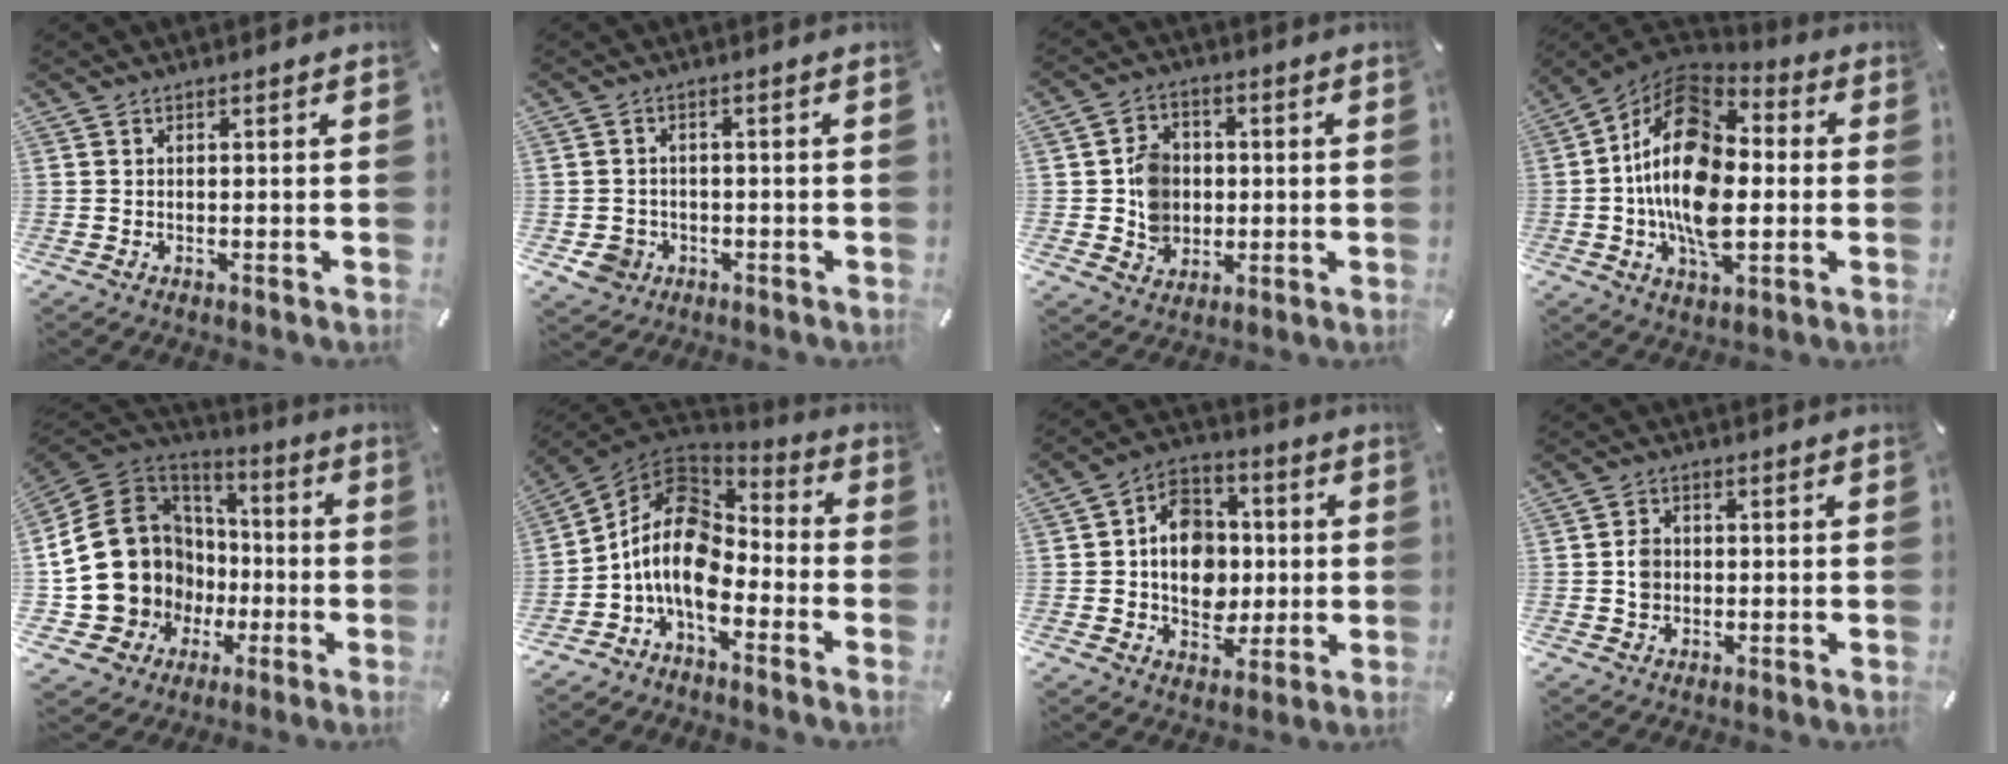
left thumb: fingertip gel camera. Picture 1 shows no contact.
{"total": 5.2, "force": [-1.9, 4.5, 1.6], "torque": [-0.046, 0.006, -0.036]}
{"total": 8.7, "force": [-0.2, 8.0, 3.6], "torque": [-0.069, 0.013, 0.000]}
{"total": 20.1, "force": [-1.0, 12.6, 15.7], "torque": [-0.318, 0.001, -0.025]}
{"total": 21.5, "force": [-1.9, 19.8, 8.1], "torque": [-0.182, -0.021, 0.018]}
{"total": 13.8, "force": [-4.0, 9.2, 9.4], "torque": [-0.207, 0.019, -0.074]}
{"total": 12.9, "force": [-0.8, 11.0, 6.7], "torque": [-0.108, 0.018, -0.010]}
{"total": 3.7, "force": [-0.4, 3.2, 1.7], "torque": [-0.032, 0.007, -0.007]}